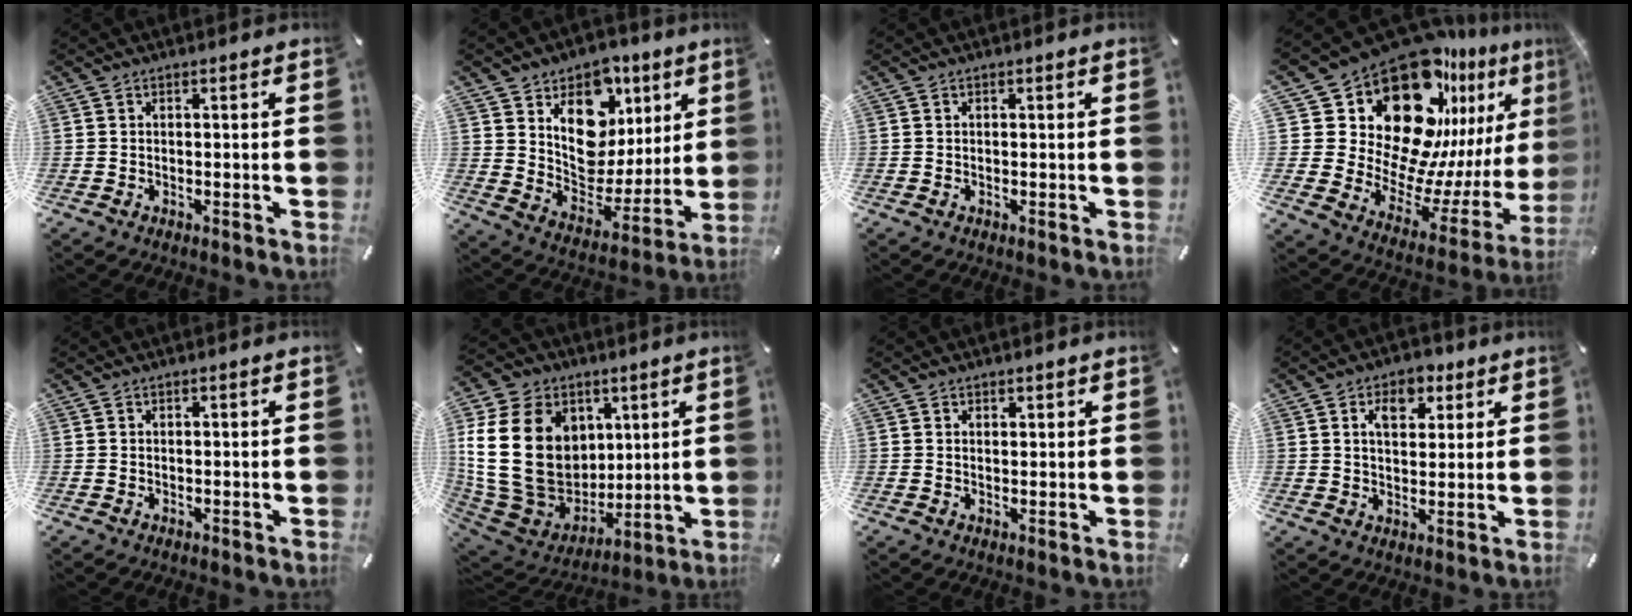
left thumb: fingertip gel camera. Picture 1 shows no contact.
{"total": 14.1, "force": [6.1, 11.2, 6.1], "torque": [-0.087, -0.050, 0.115]}
{"total": 0.0}
{"total": 27.5, "force": [17.0, 15.2, 15.3], "torque": [-0.260, -0.163, 0.320]}
{"total": 0.0}
{"total": 25.4, "force": [4.6, 19.8, 15.3], "torque": [-0.303, -0.022, 0.103]}
{"total": 1.4, "force": [0.9, 1.1, 0.0], "torque": [0.007, -0.001, 0.015]}
{"total": 6.9, "force": [3.3, 4.8, 3.6], "torque": [-0.039, -0.010, 0.051]}